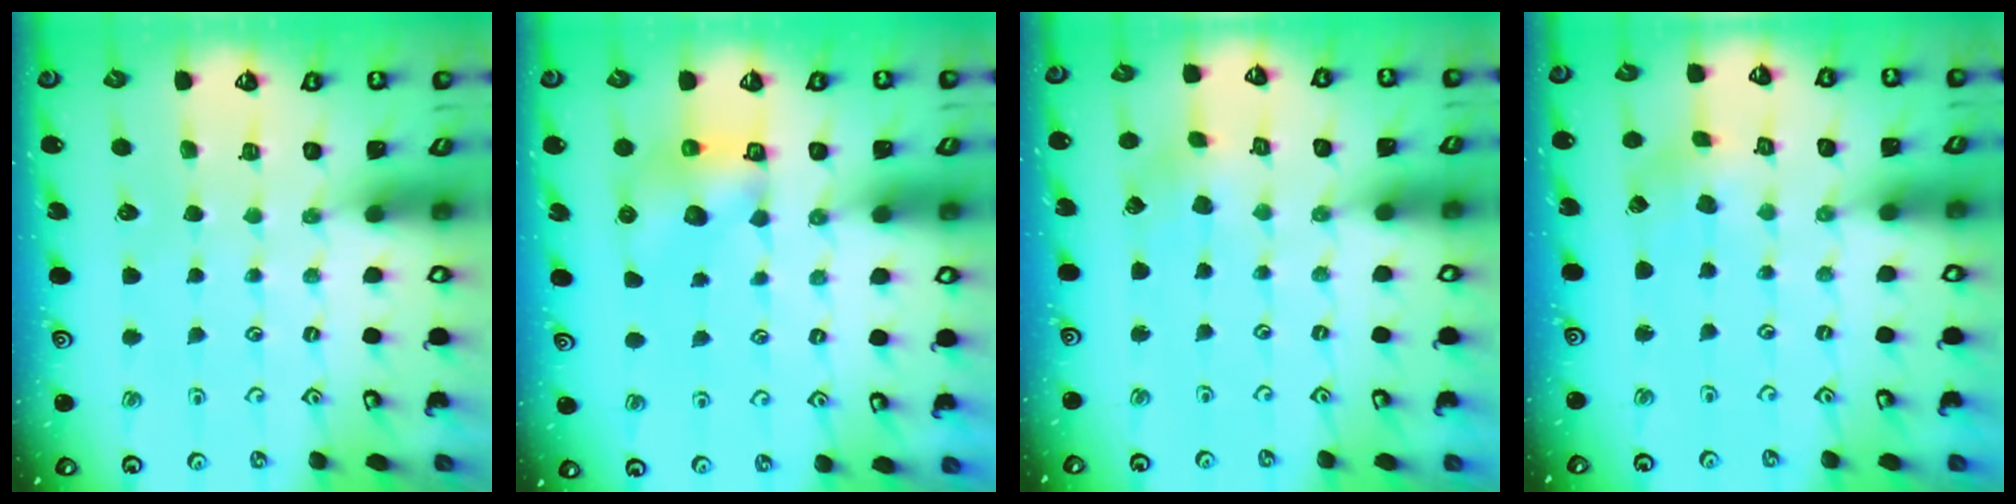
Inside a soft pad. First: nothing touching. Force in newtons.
{"total": 7.0, "press": 7.0, "slide": 0.2}
{"total": 1.8, "press": 1.8, "slide": 0.1}
{"total": 0.9, "press": 0.9, "slide": 0.2}